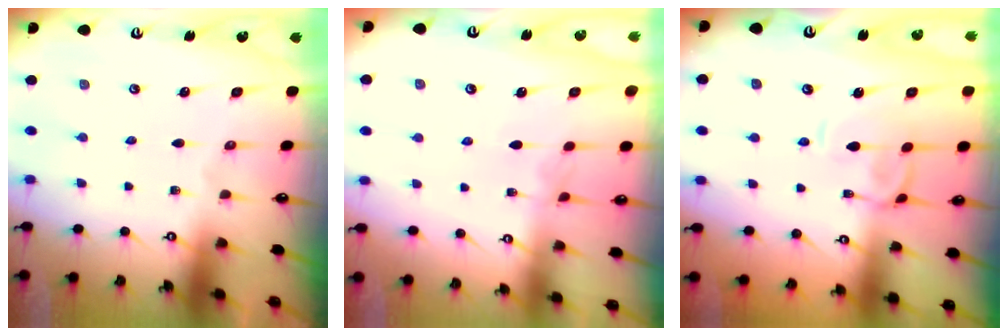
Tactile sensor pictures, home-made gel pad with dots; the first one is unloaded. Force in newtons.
{"total": 2.3, "press": 2.3, "slide": 0.4}
{"total": 1.0, "press": 0.8, "slide": 0.6}